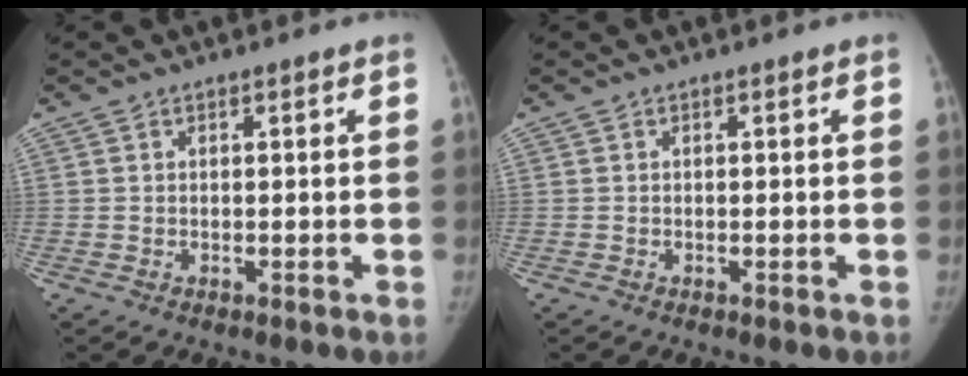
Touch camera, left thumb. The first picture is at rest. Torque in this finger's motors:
{"motor_torque": [-0.11, -0.01, 0.00, 0.00, 0.00]}